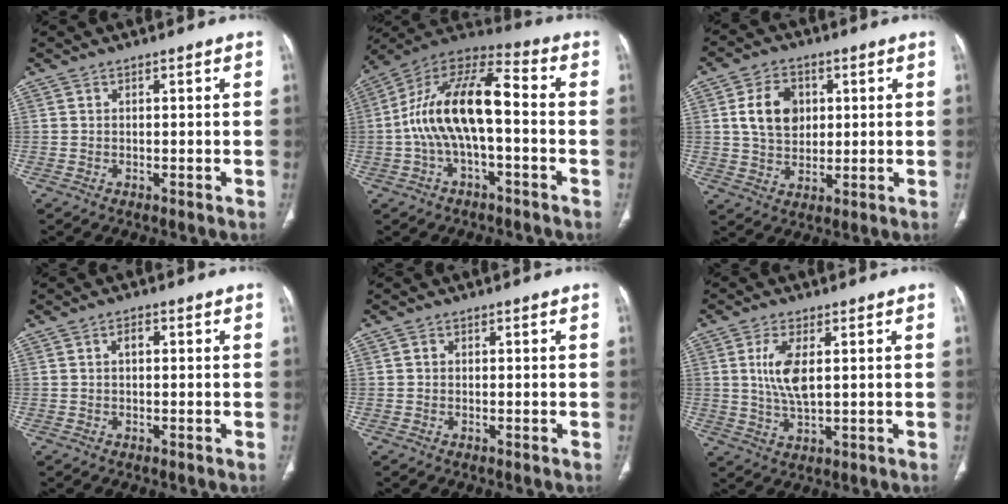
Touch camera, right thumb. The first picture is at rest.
{"total": 16.3, "force": [-1.6, 7.2, 14.6], "torque": [-0.273, 0.054, -0.036]}
{"total": 9.5, "force": [2.2, 7.0, 6.0], "torque": [-0.084, -0.004, 0.040]}
{"total": 1.6, "force": [0.2, 0.9, 1.3], "torque": [-0.019, 0.007, 0.002]}
{"total": 0.7, "force": [0.1, 0.7, 0.2], "torque": [0.000, 0.002, 0.001]}
{"total": 7.1, "force": [1.4, 2.9, 6.3], "torque": [-0.136, -0.009, 0.030]}